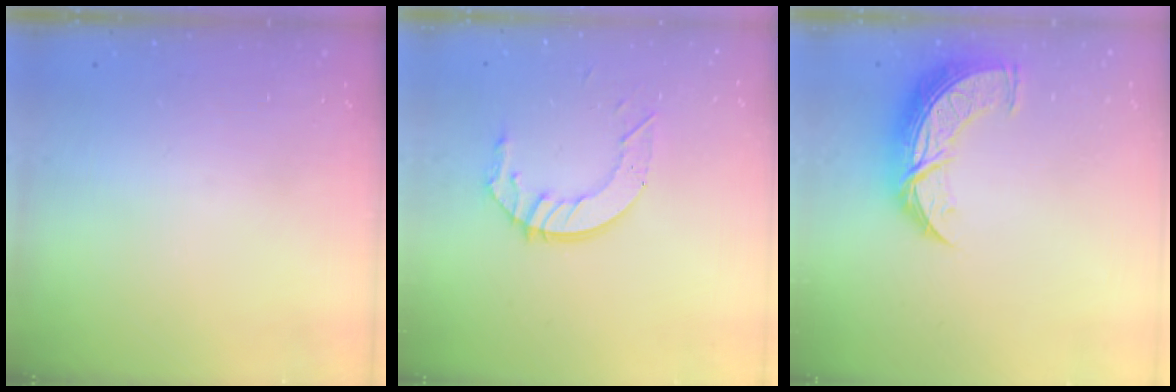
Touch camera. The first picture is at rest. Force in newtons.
{"total": 8.9, "press": 8.9, "slide": 0.7}
{"total": 10.9, "press": 10.9, "slide": 0.9}